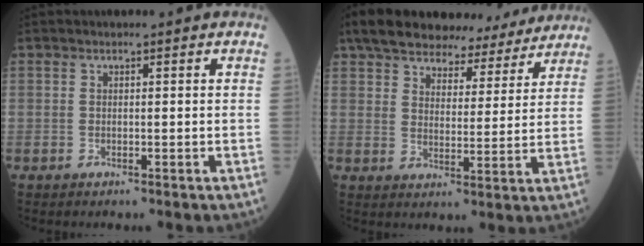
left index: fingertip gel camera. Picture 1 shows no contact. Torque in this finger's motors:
{"motor_torque": [1.09, -1.05, 0.48, 0.12]}